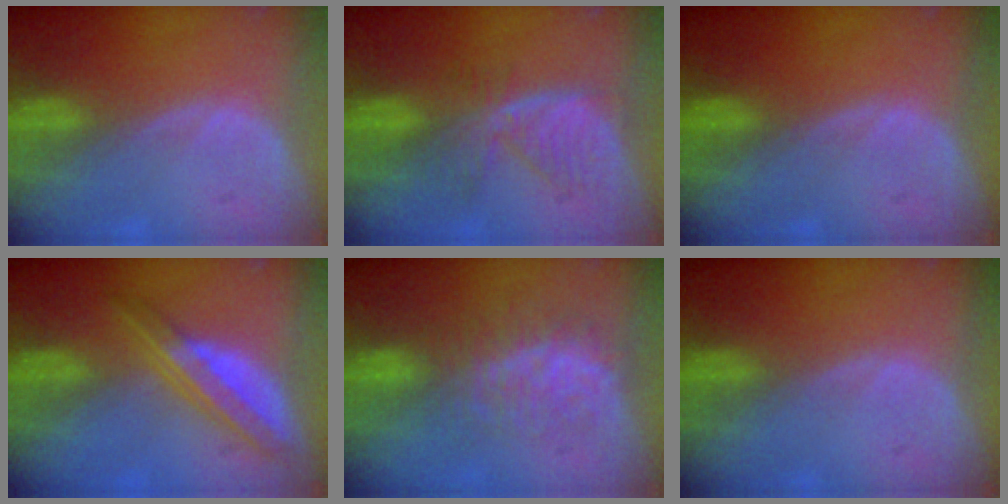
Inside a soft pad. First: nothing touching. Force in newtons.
{"total": 6.5, "press": 6.2, "slide": 2.1}
{"total": 0.0}
{"total": 6.8, "press": 5.8, "slide": 3.6}
{"total": 7.8, "press": 7.2, "slide": 2.9}
{"total": 0.0}